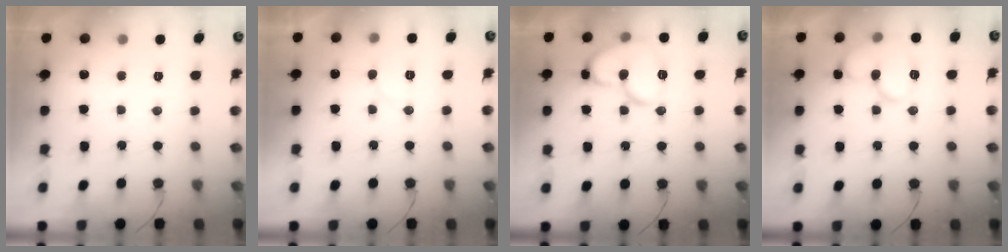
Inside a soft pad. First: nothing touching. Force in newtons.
{"total": 6.5, "press": 6.5, "slide": 0.7}
{"total": 14.0, "press": 13.8, "slide": 2.3}
{"total": 11.7, "press": 11.7, "slide": 1.0}